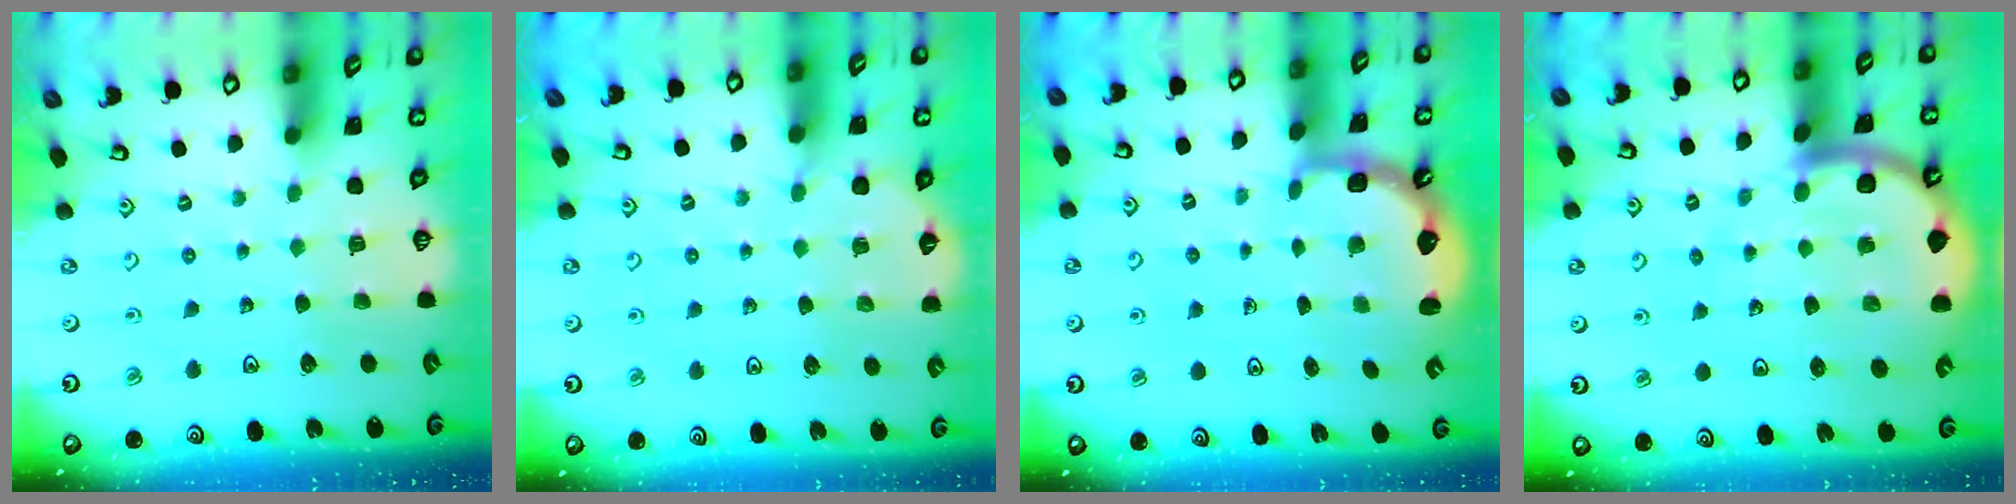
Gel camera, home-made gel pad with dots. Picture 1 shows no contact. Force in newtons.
{"total": 3.9, "press": 3.3, "slide": 2.1}
{"total": 2.8, "press": 2.2, "slide": 1.8}
{"total": 9.3, "press": 9.2, "slide": 1.2}